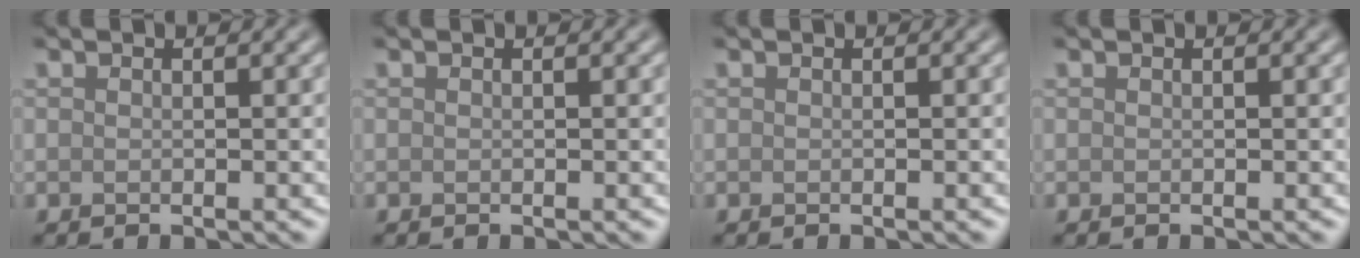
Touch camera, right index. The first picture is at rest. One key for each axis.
{"total": 0.0}
{"total": 0.0}
{"total": 0.0}